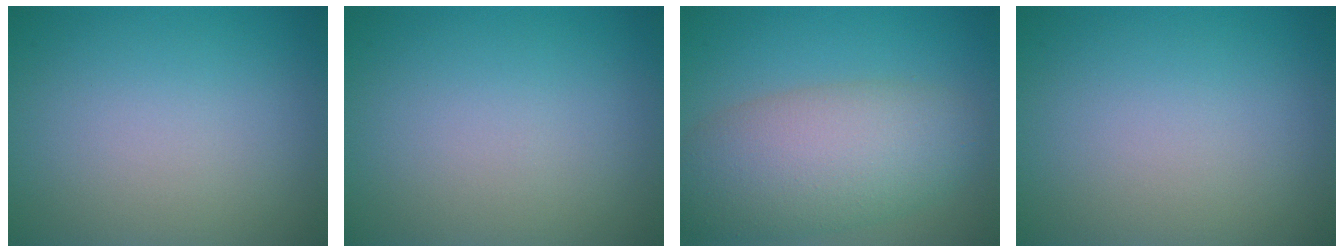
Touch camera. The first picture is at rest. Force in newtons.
{"total": 0.0}
{"total": 7.7, "press": 7.7, "slide": 0.7}
{"total": 0.0}